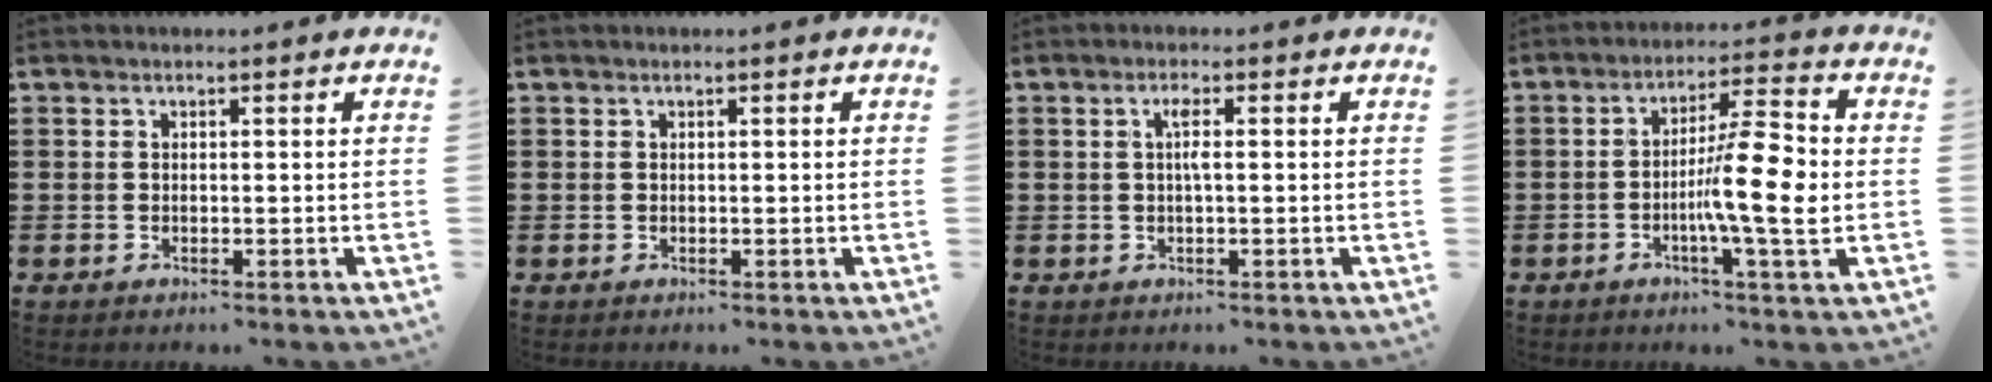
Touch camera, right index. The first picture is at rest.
{"total": 0.0}
{"total": 2.2, "force": [0.1, 0.2, 2.2], "torque": [-0.043, 0.000, -0.002]}
{"total": 10.0, "force": [-1.2, 1.1, 9.9], "torque": [-0.161, -0.003, -0.022]}